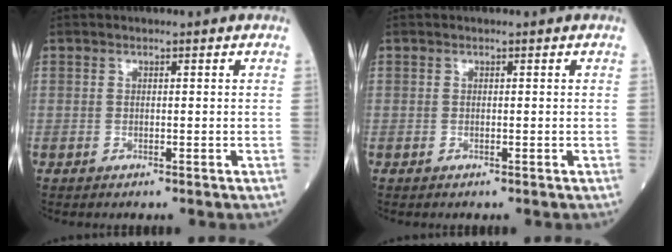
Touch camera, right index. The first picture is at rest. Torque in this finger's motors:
{"motor_torque": [0.01, 0.01, 0.01, -0.01]}